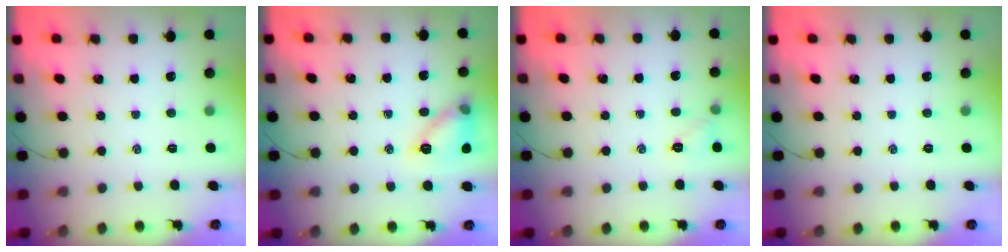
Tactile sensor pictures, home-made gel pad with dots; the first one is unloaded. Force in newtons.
{"total": 12.1, "press": 12.1, "slide": 0.8}
{"total": 4.6, "press": 4.4, "slide": 1.1}
{"total": 0.0}